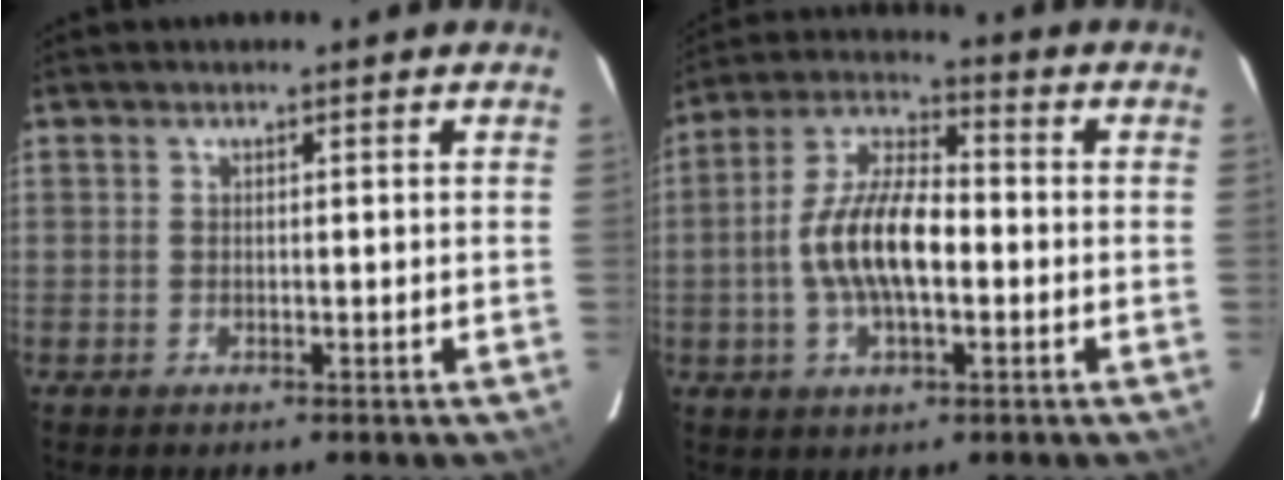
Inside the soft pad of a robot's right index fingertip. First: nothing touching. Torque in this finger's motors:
{"motor_torque": [1.06, -0.14, 0.43, 0.14]}